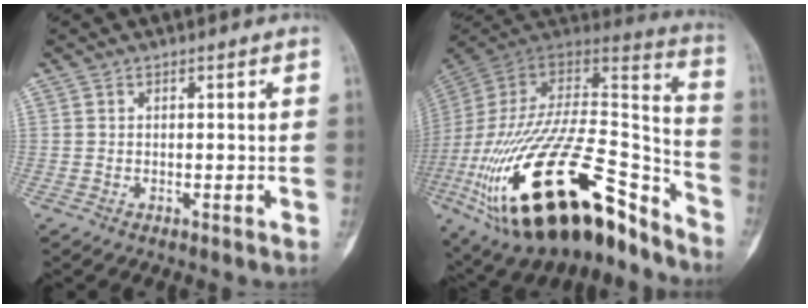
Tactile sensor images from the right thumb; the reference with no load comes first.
{"total": 39.8, "force": [-21.3, 16.6, 29.2], "torque": [-0.528, 0.043, -0.351]}